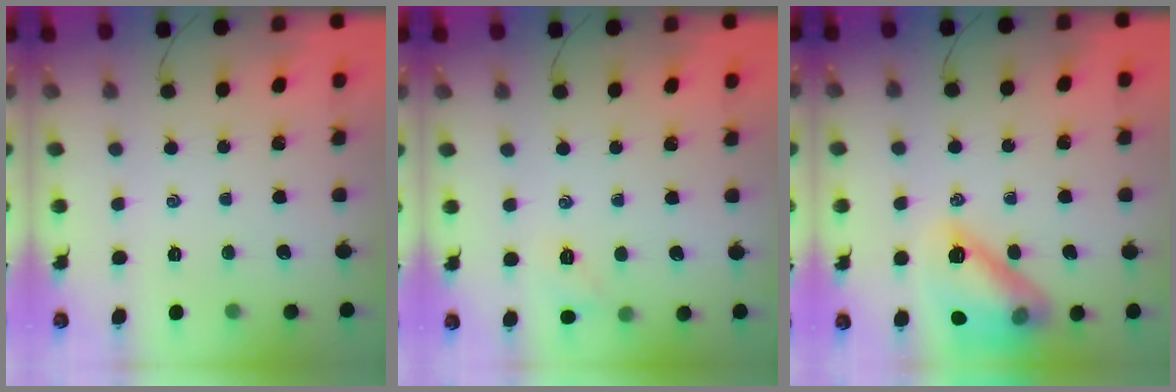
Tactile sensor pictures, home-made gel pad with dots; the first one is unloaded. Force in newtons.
{"total": 6.5, "press": 6.3, "slide": 1.6}
{"total": 15.7, "press": 15.6, "slide": 1.4}